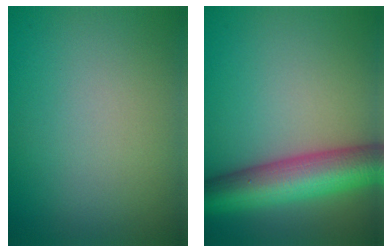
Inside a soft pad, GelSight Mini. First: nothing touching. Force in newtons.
{"total": 8.9, "press": 8.9, "slide": 0.3}